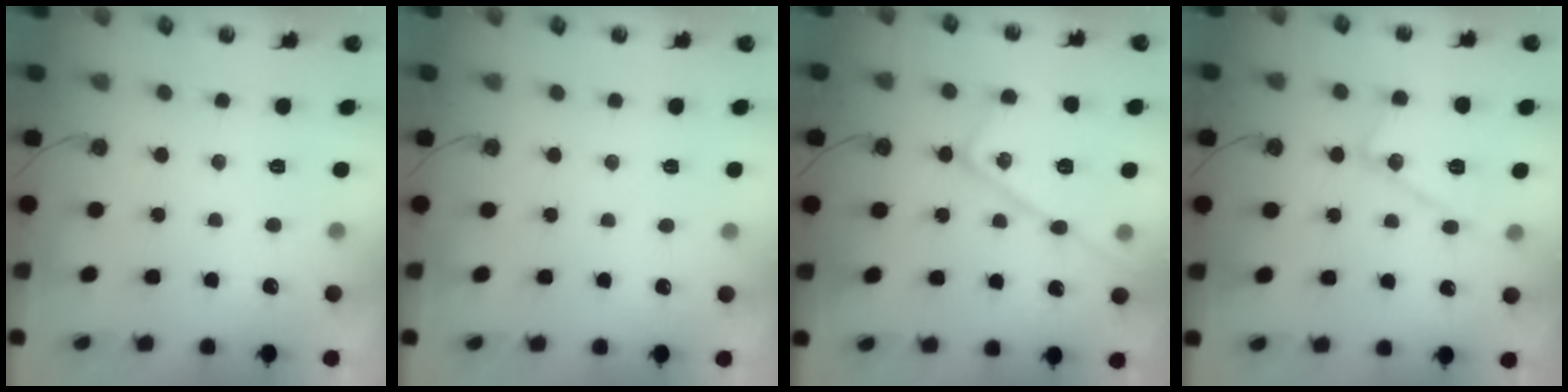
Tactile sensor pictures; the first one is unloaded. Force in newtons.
{"total": 4.1, "press": 4.0, "slide": 0.7}
{"total": 18.7, "press": 18.6, "slide": 1.6}
{"total": 12.9, "press": 12.9, "slide": 0.2}